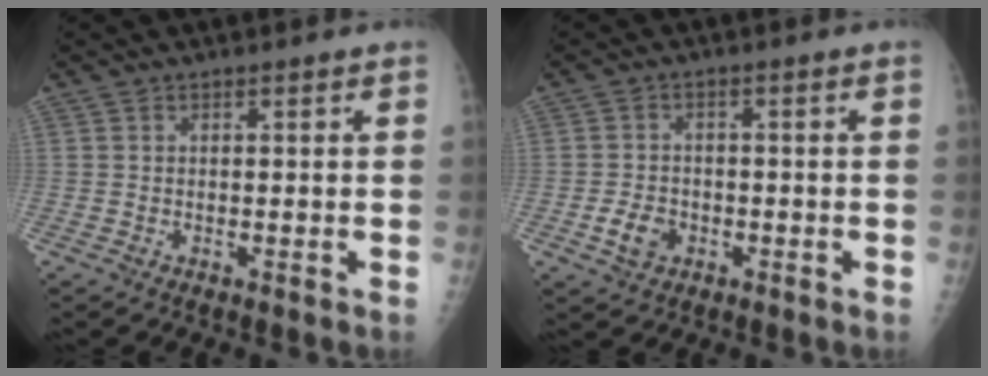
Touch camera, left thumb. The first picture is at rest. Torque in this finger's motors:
{"motor_torque": [-0.44, 0.48, 0.01, -0.03, 0.02]}